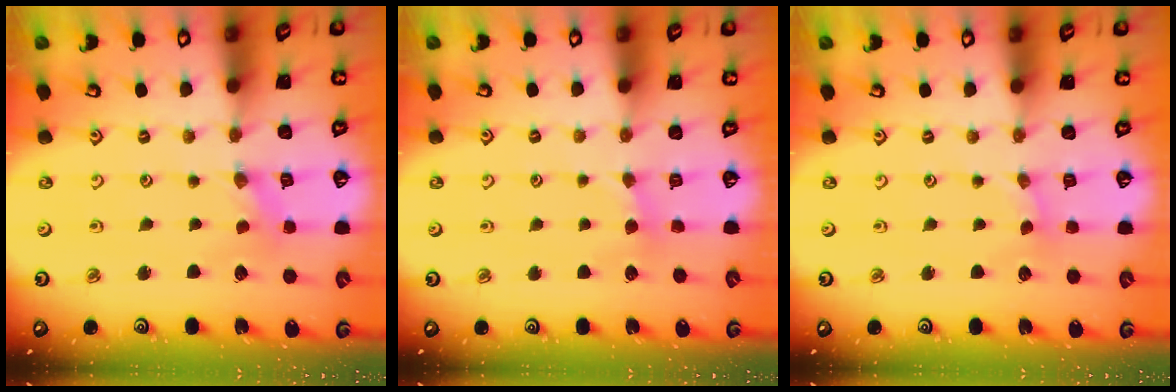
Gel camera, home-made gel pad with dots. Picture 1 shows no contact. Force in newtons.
{"total": 2.4, "press": 2.4, "slide": 0.3}
{"total": 1.0, "press": 1.0, "slide": 0.2}